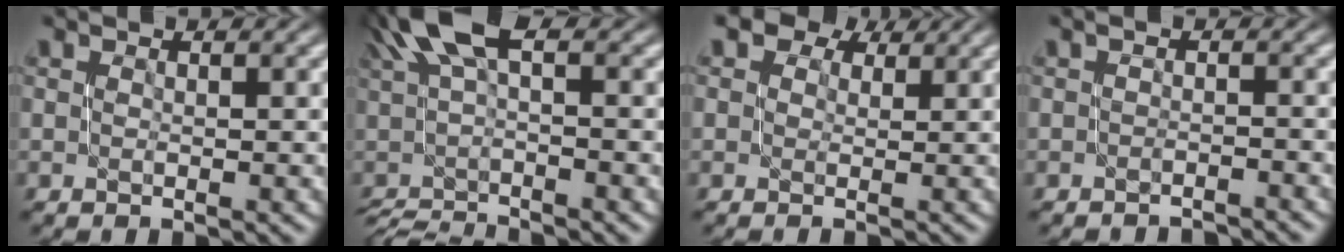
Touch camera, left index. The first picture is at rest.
{"total": 5.4, "force": [0.9, 1.6, 5.1], "torque": [-0.083, 0.004, 0.008]}
{"total": 3.9, "force": [2.7, 1.9, 1.9], "torque": [-0.031, 0.012, 0.022]}
{"total": 1.1, "force": [-1.0, 0.2, 0.3], "torque": [0.007, -0.003, -0.024]}